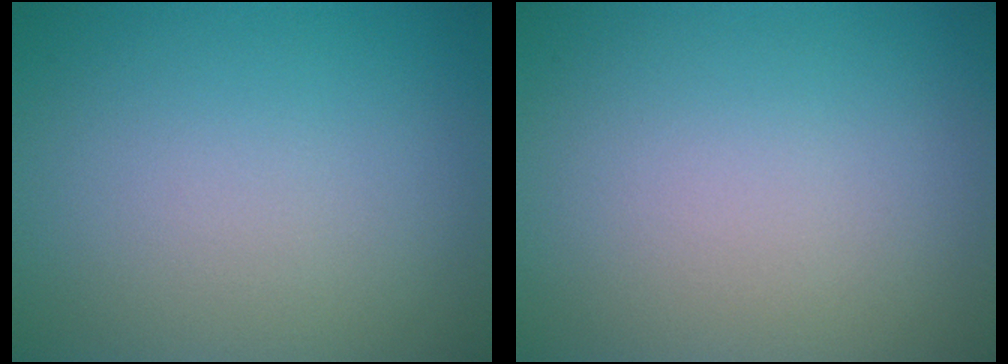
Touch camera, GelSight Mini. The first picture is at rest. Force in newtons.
{"total": 0.0}